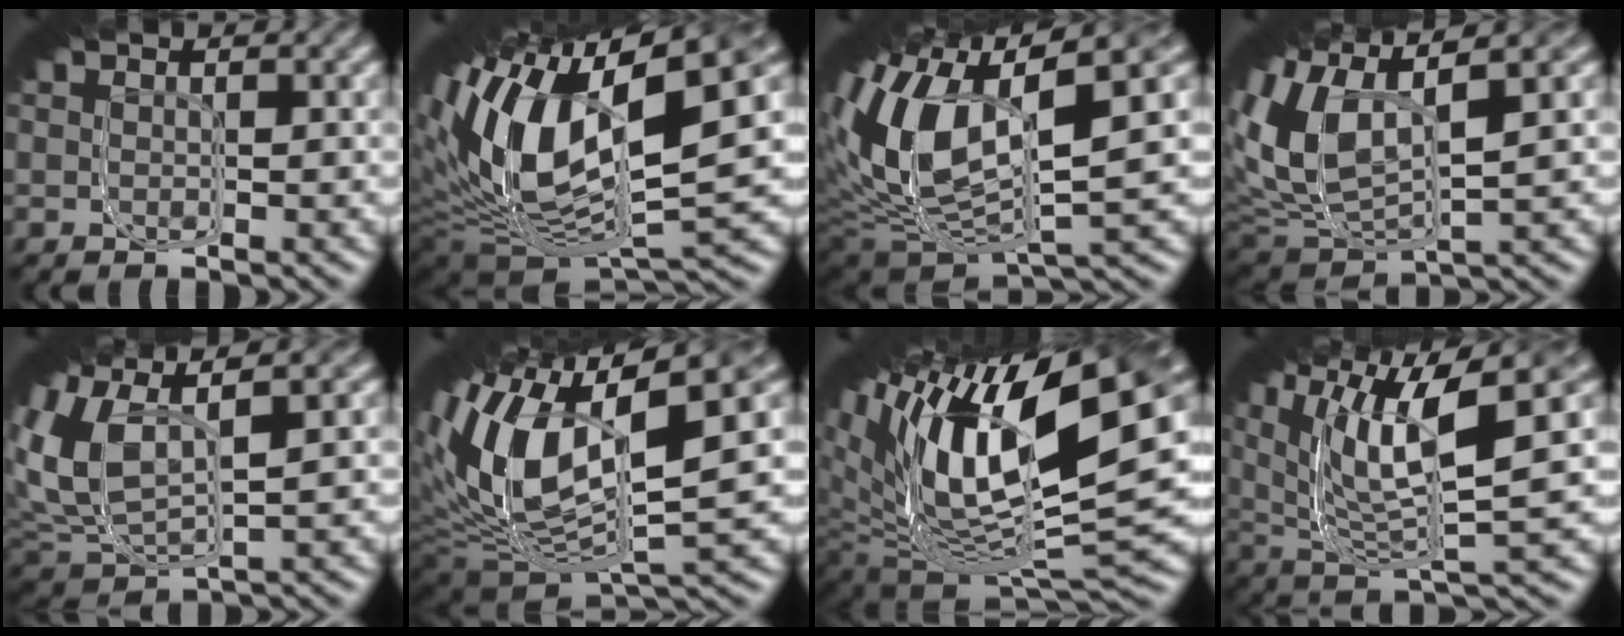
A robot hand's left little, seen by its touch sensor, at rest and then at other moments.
{"total": 18.8, "force": [1.0, 11.3, 15.0], "torque": [-0.228, 0.014, -0.010]}
{"total": 14.7, "force": [0.9, 9.5, 11.2], "torque": [-0.174, 0.010, -0.008]}
{"total": 12.4, "force": [3.0, 8.3, 8.8], "torque": [-0.141, 0.038, 0.017]}
{"total": 8.8, "force": [2.5, 5.6, 6.3], "torque": [-0.119, 0.023, 0.020]}
{"total": 16.9, "force": [0.4, 10.6, 13.1], "torque": [-0.199, 0.012, -0.018]}
{"total": 23.8, "force": [2.3, 14.7, 18.5], "torque": [-0.253, 0.028, 0.007]}
{"total": 14.4, "force": [4.4, 8.4, 10.8], "torque": [-0.168, 0.042, 0.029]}